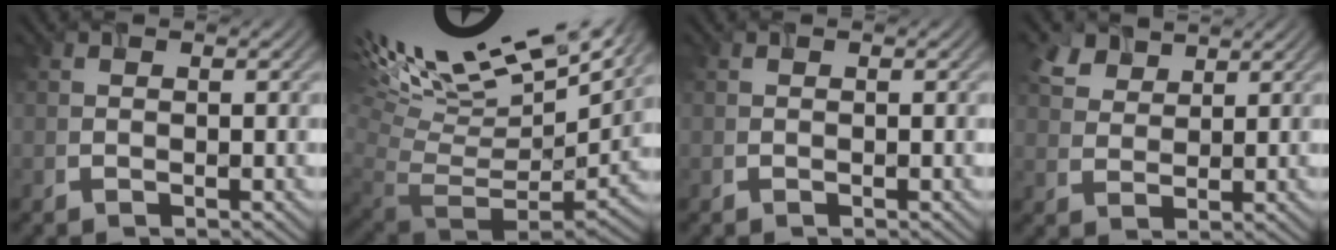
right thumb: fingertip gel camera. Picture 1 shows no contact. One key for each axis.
{"total": 14.1, "fx": 6.0, "fy": 5.8, "fz": 11.3, "tx": -0.207, "ty": 0.037, "tz": 0.138}
{"total": 0.0}
{"total": 4.7, "fx": 2.9, "fy": 2.8, "fz": 2.4, "tx": -0.065, "ty": 0.009, "tz": 0.060}